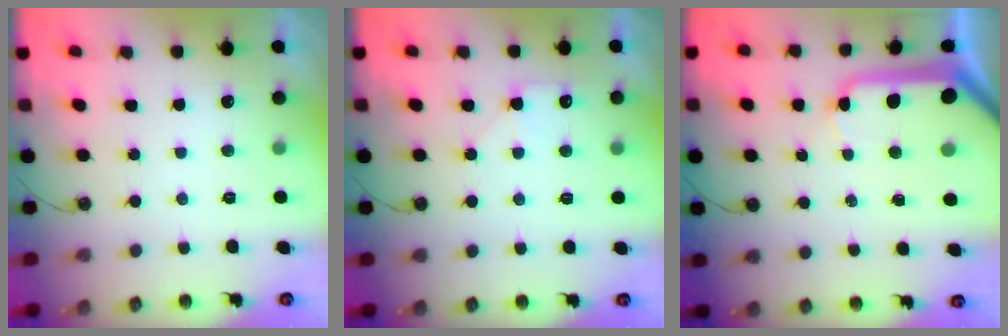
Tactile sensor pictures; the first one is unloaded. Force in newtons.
{"total": 5.6, "press": 5.6, "slide": 1.0}
{"total": 14.9, "press": 14.8, "slide": 2.1}